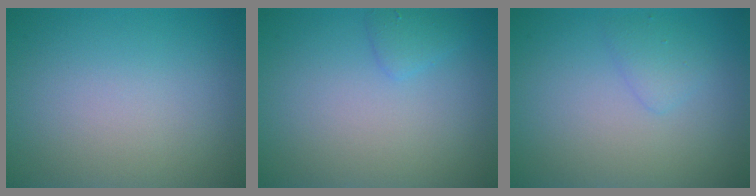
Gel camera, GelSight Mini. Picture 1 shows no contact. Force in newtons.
{"total": 1.1, "press": 1.1, "slide": 0.1}
{"total": 1.3, "press": 1.3, "slide": 0.1}